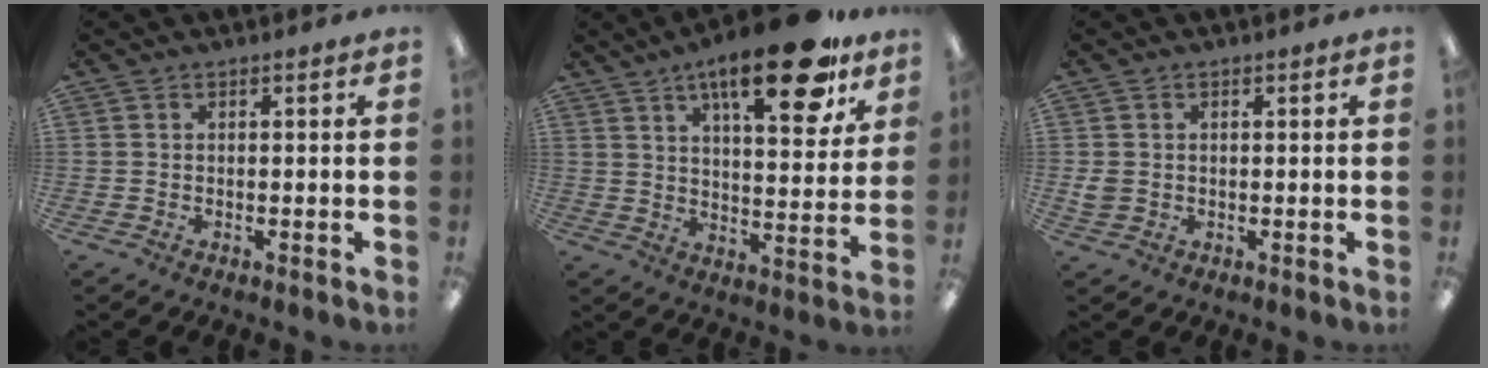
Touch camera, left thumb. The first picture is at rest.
{"total": 20.4, "force": [12.6, 7.0, 14.5], "torque": [-0.204, -0.063, 0.194]}
{"total": 2.2, "force": [0.0, 2.1, 0.8], "torque": [-0.004, 0.001, -0.002]}